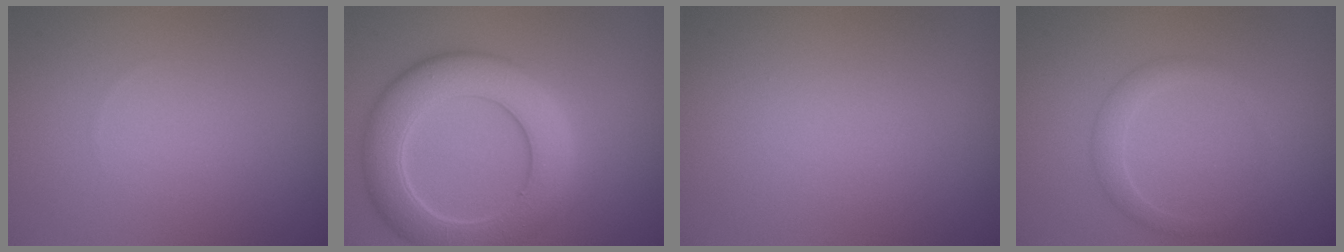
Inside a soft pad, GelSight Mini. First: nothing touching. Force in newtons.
{"total": 7.5, "press": 7.5, "slide": 0.5}
{"total": 0.0}
{"total": 1.8, "press": 1.8, "slide": 0.0}